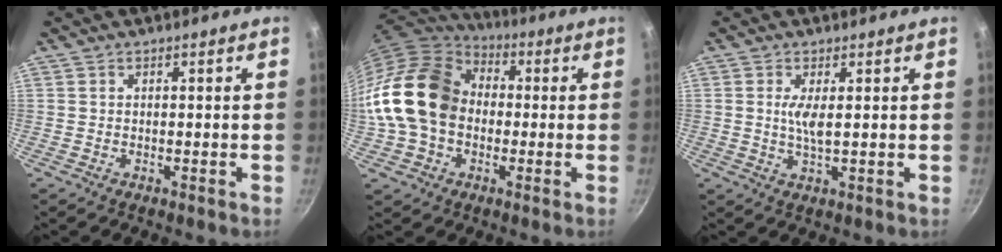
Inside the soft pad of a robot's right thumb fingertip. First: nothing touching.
{"total": 19.1, "force": [-0.4, 14.7, 12.2], "torque": [-0.212, 0.042, -0.014]}
{"total": 3.6, "force": [0.7, 0.8, 3.4], "torque": [-0.072, -0.007, 0.015]}